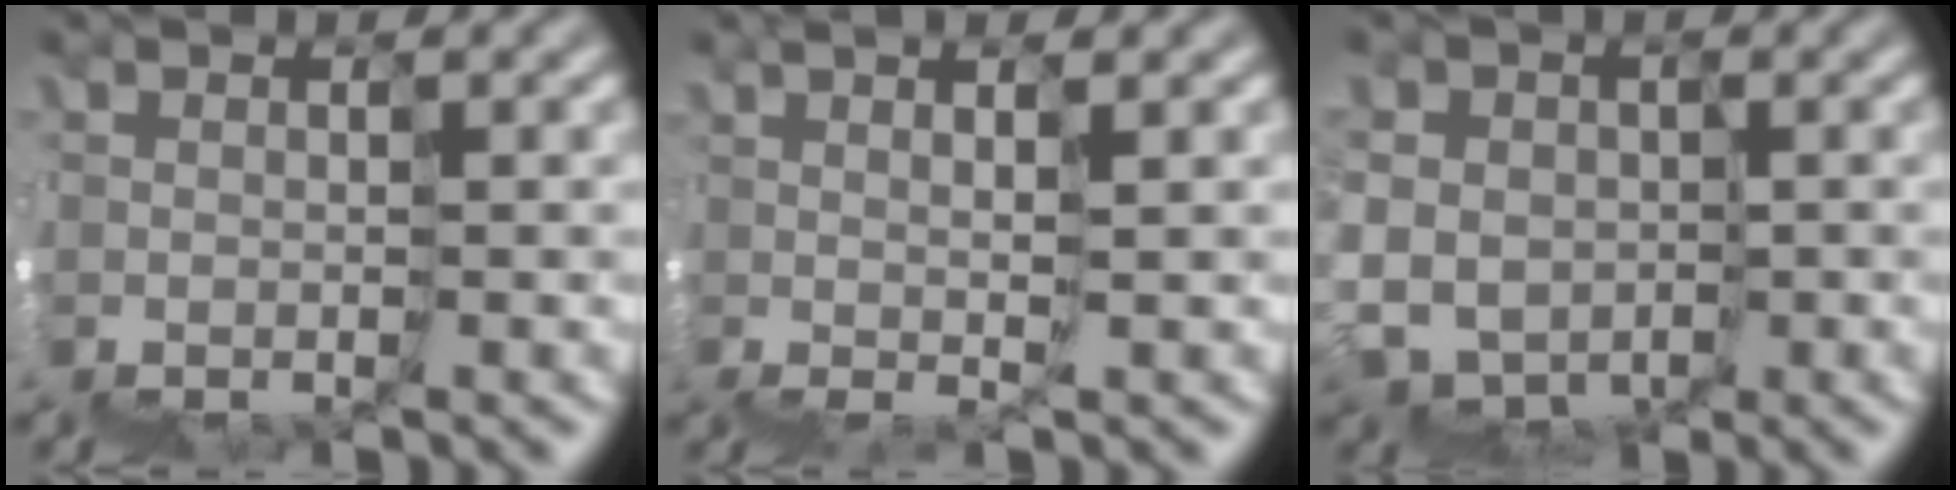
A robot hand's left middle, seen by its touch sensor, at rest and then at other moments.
{"total": 2.9, "force": [1.9, -1.3, 1.7], "torque": [0.010, 0.017, 0.038]}
{"total": 5.0, "force": [1.1, 4.9, -0.2], "torque": [0.008, 0.035, -0.014]}